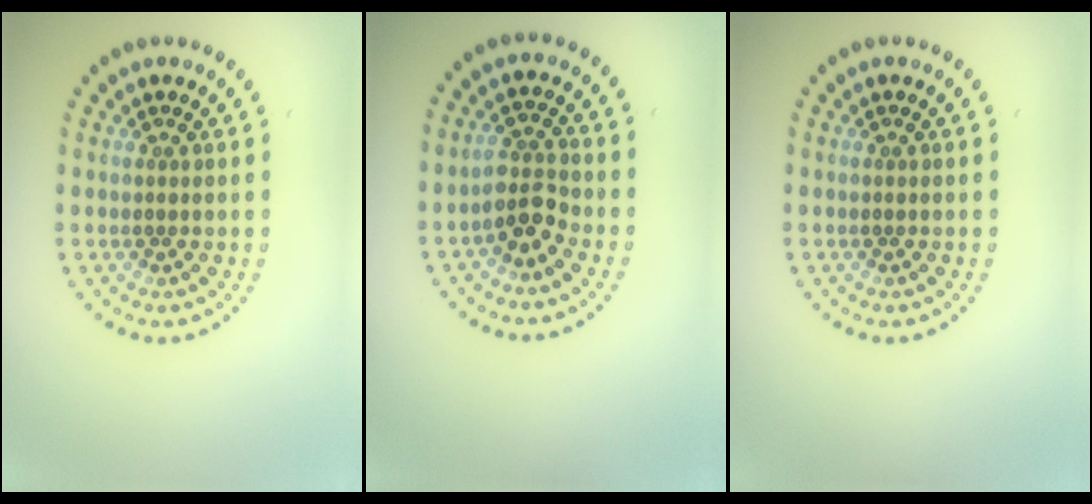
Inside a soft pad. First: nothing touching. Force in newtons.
{"total": 2.6, "press": 2.4, "slide": 1.1}
{"total": 0.0}